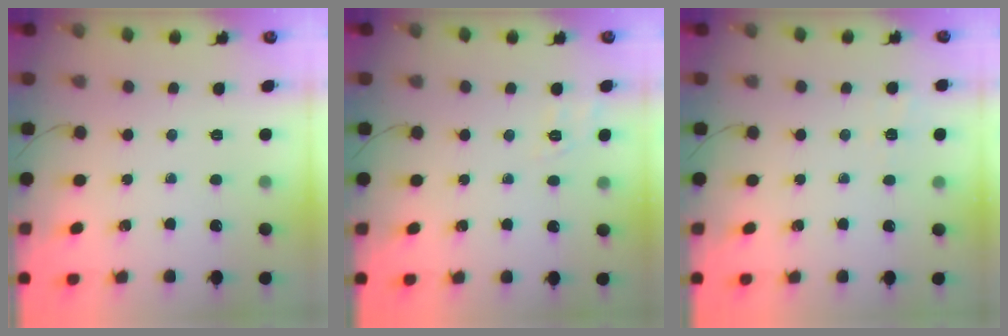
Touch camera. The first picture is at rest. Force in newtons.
{"total": 4.4, "press": 3.8, "slide": 2.2}
{"total": 2.7, "press": 2.3, "slide": 1.5}